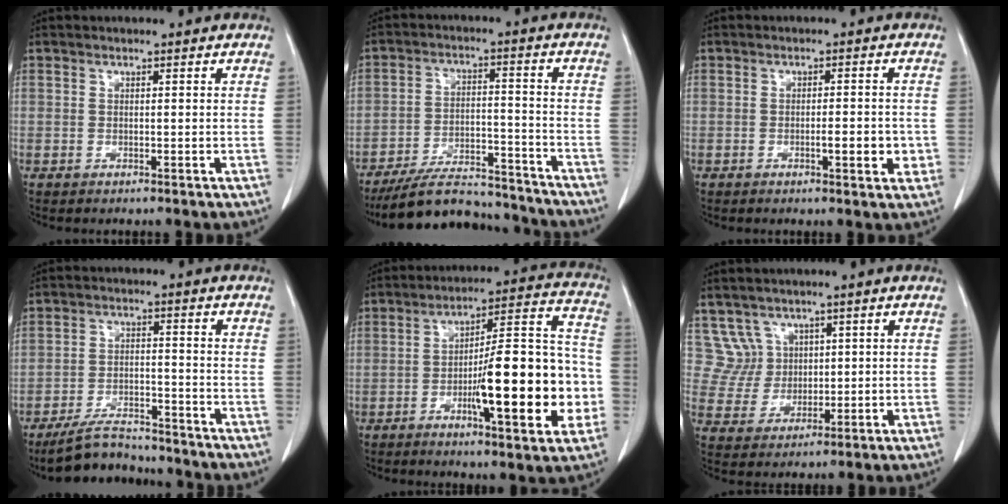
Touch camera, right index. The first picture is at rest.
{"total": 15.1, "force": [-13.9, 3.8, 4.2], "torque": [-0.063, 0.020, -0.210]}
{"total": 4.3, "force": [-1.1, 1.1, 4.0], "torque": [-0.056, 0.001, -0.013]}
{"total": 8.0, "force": [-7.4, 2.2, 2.1], "torque": [-0.038, -0.006, -0.128]}
{"total": 19.5, "force": [-4.9, 3.7, 18.5], "torque": [-0.253, 0.022, -0.069]}
{"total": 5.1, "force": [2.6, 4.4, -0.5], "torque": [0.016, 0.009, 0.057]}